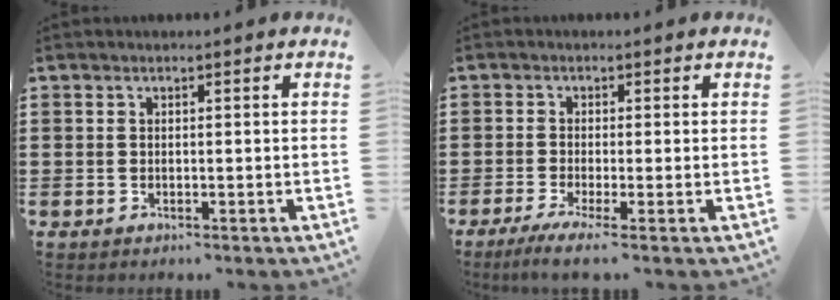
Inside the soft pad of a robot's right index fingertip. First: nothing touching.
{"total": 2.3, "force": [-1.4, -0.2, 1.9], "torque": [-0.041, -0.010, -0.025]}